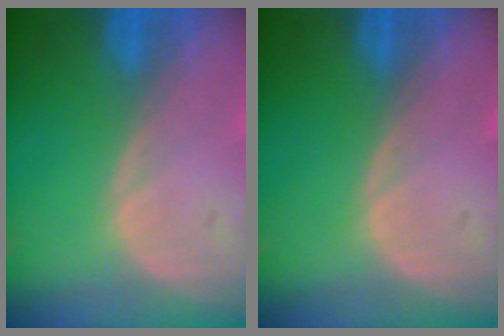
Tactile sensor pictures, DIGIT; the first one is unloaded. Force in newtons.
{"total": 0.0}